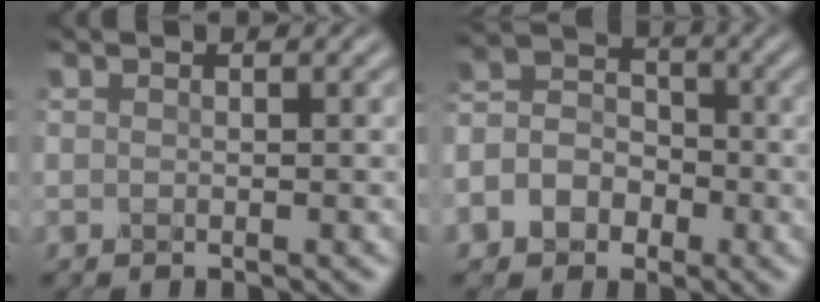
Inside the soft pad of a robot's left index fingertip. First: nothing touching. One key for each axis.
{"total": 5.1, "fx": -2.1, "fy": 4.0, "fz": 2.2, "tx": -0.035, "ty": 0.010, "tz": -0.049}